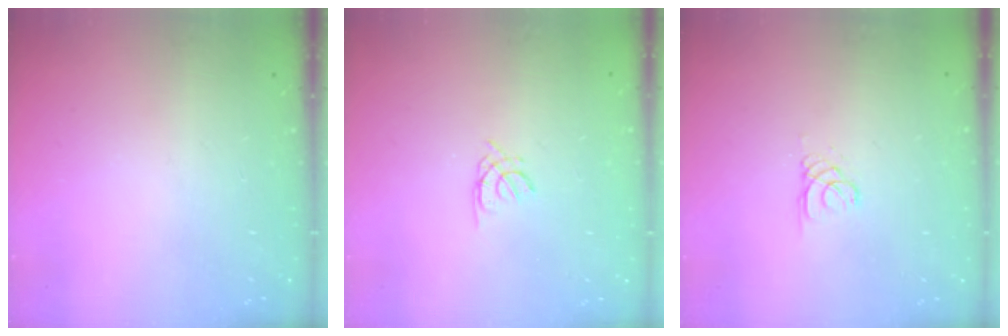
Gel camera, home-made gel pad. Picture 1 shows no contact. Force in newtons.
{"total": 0.5, "press": 0.4, "slide": 0.3}
{"total": 0.8, "press": 0.8, "slide": 0.1}